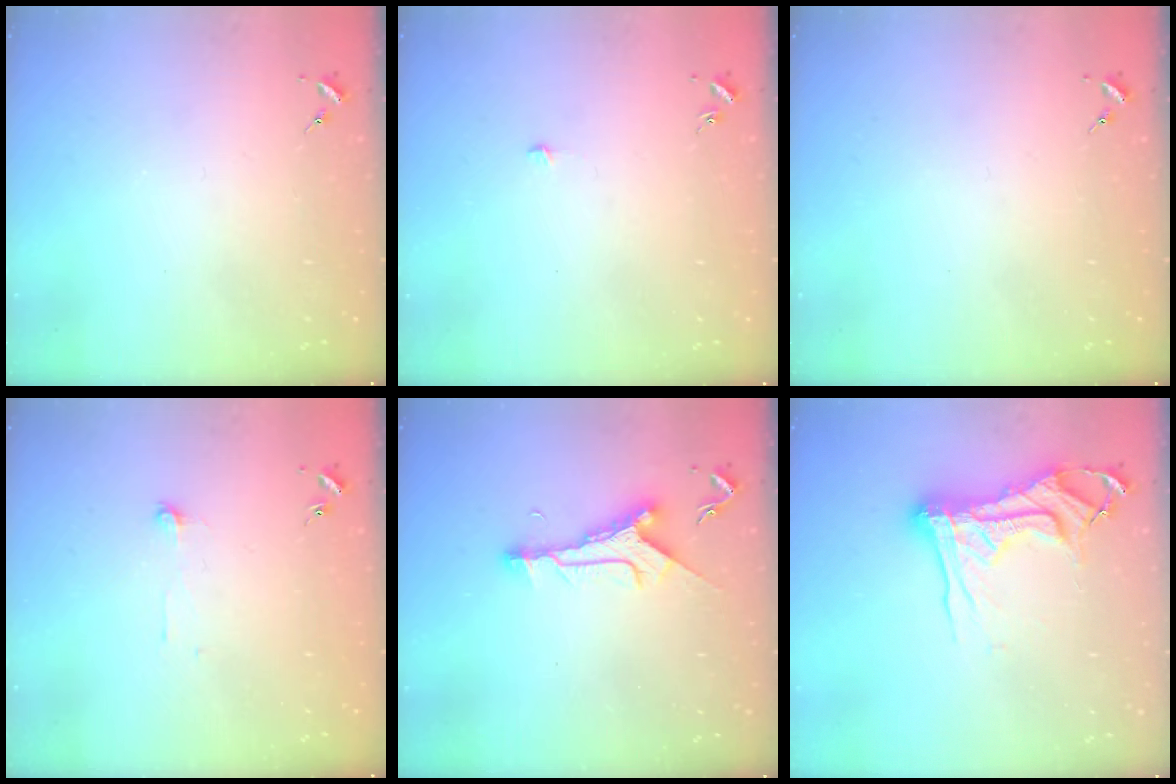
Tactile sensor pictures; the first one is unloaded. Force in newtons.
{"total": 3.3, "press": 3.3, "slide": 0.3}
{"total": 0.0}
{"total": 3.9, "press": 3.9, "slide": 0.3}
{"total": 9.9, "press": 9.9, "slide": 0.5}
{"total": 15.9, "press": 15.8, "slide": 1.8}